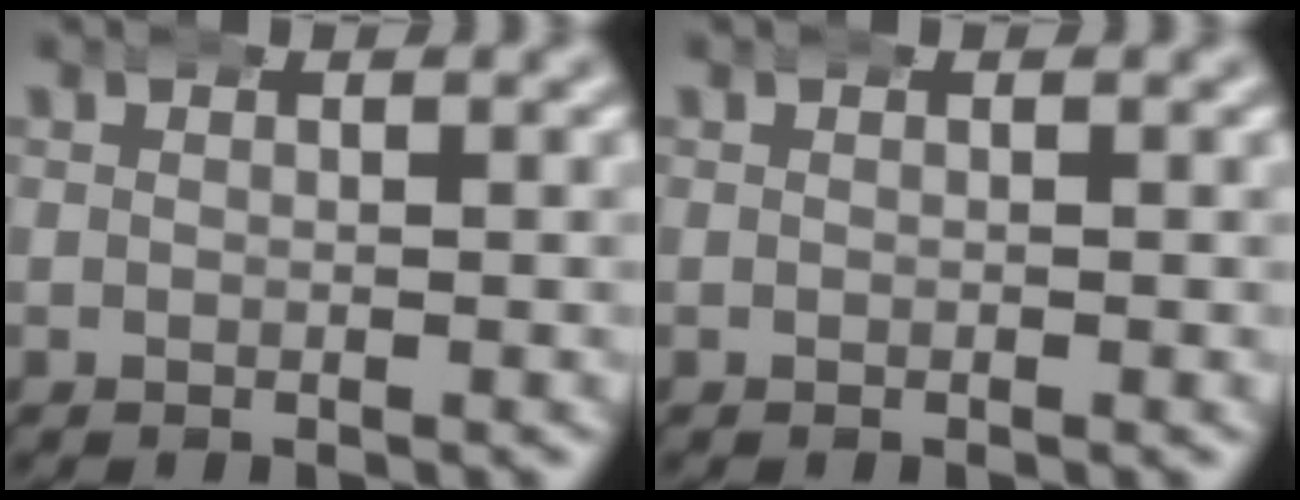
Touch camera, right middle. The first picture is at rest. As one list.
[{"total": 0.0}]